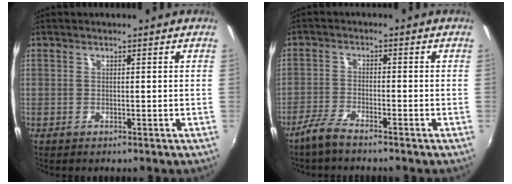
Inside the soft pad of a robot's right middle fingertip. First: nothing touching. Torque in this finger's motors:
{"motor_torque": [0.77, -0.67, 0.04, 0.04]}